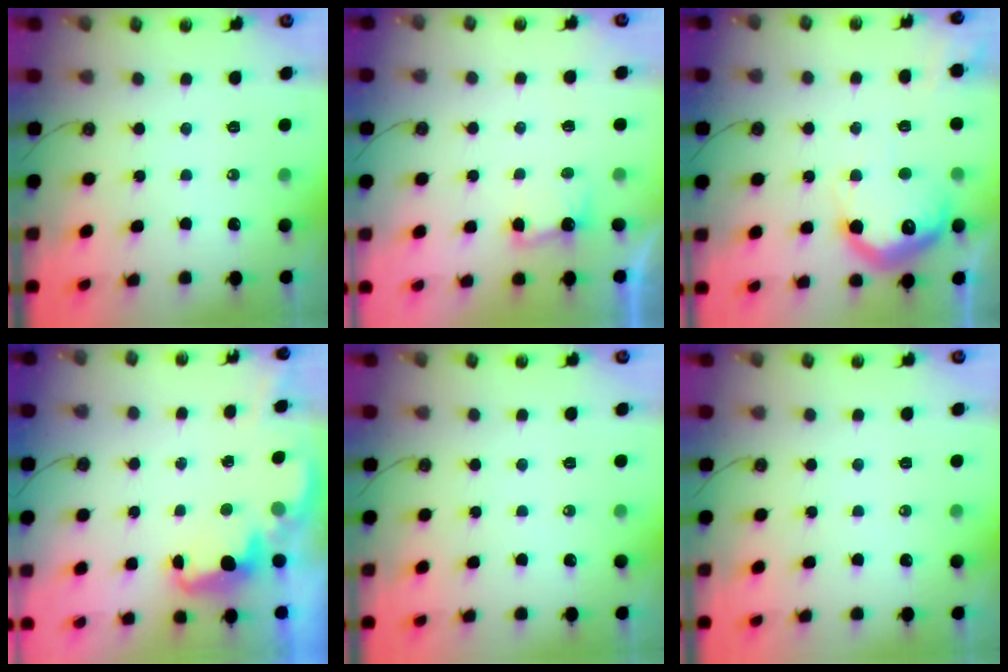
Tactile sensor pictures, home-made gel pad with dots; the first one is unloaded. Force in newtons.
{"total": 3.7, "press": 3.5, "slide": 1.2}
{"total": 17.7, "press": 17.7, "slide": 0.5}
{"total": 2.5, "press": 2.4, "slide": 0.5}
{"total": 0.0}
{"total": 0.0}